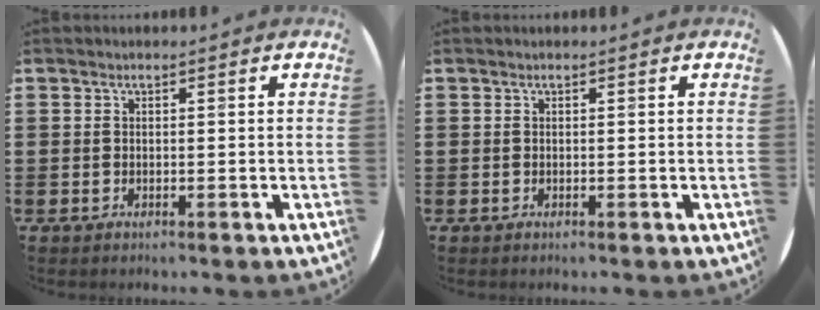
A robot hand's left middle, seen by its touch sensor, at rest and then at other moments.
{"total": 0.0}